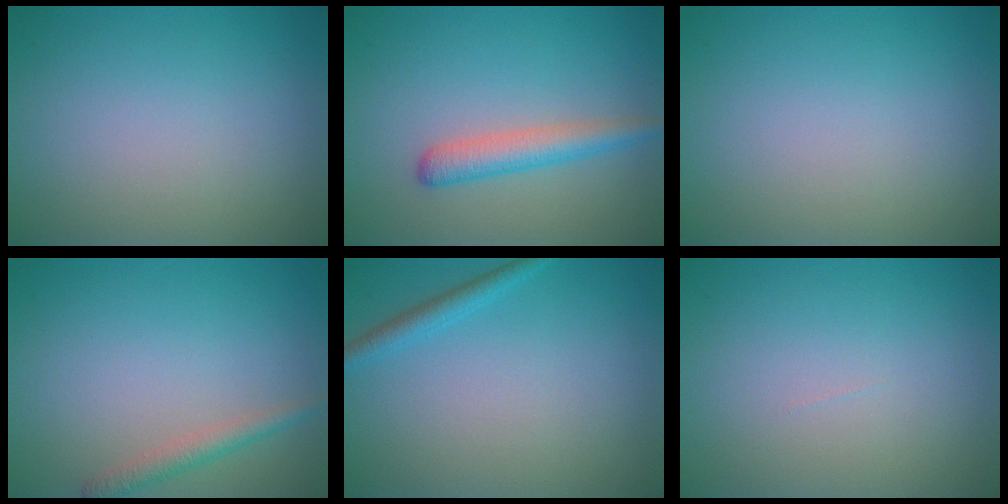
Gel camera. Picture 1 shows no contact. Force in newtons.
{"total": 2.9, "press": 2.9, "slide": 0.1}
{"total": 0.0}
{"total": 1.8, "press": 1.8, "slide": 0.1}
{"total": 1.6, "press": 1.6, "slide": 0.1}
{"total": 0.0}